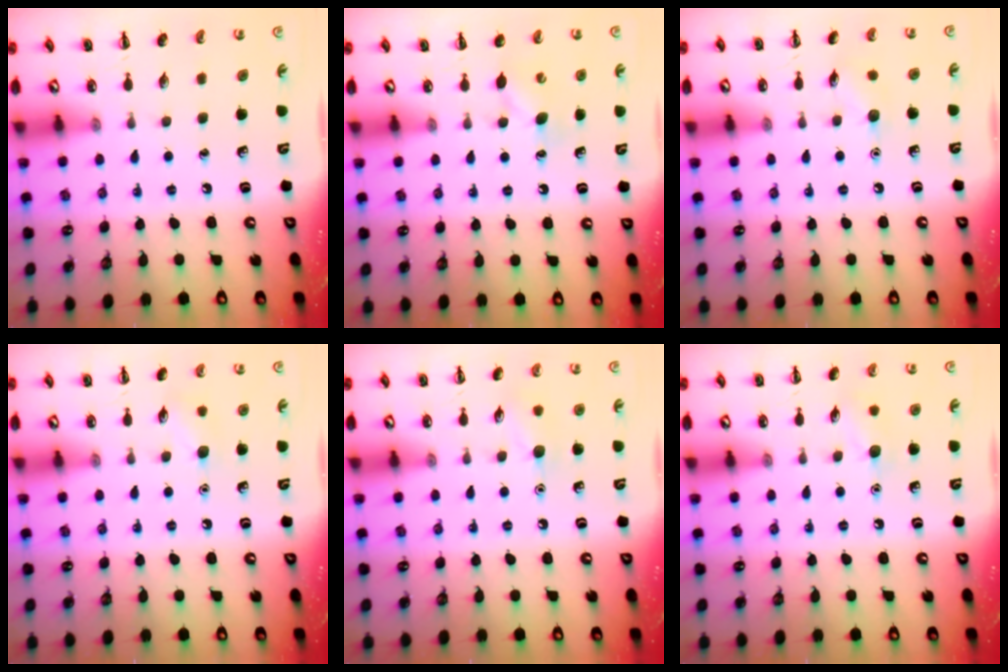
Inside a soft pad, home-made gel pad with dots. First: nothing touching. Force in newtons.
{"total": 4.5, "press": 4.4, "slide": 1.1}
{"total": 5.5, "press": 5.3, "slide": 1.6}
{"total": 6.7, "press": 6.6, "slide": 1.3}
{"total": 8.1, "press": 7.9, "slide": 1.8}
{"total": 7.2, "press": 7.0, "slide": 1.9}